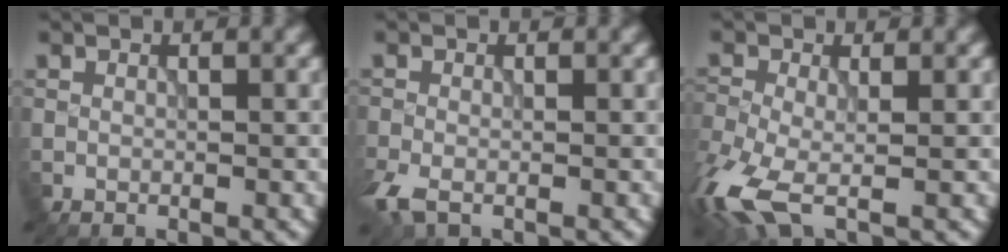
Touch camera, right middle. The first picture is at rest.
{"total": 2.5, "force": [-1.4, 1.2, 1.6], "torque": [-0.041, -0.009, -0.030]}
{"total": 6.4, "force": [-2.8, 3.1, 4.9], "torque": [-0.123, -0.018, -0.065]}